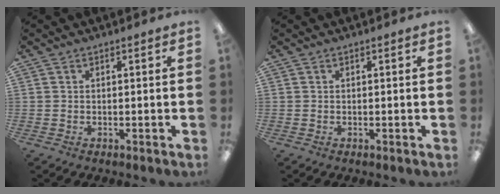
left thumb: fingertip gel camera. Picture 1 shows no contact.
{"total": 0.0}